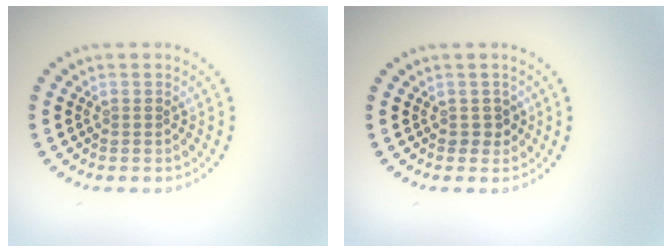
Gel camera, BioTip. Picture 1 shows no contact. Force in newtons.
{"total": 1.1, "press": 0.9, "slide": 0.6}